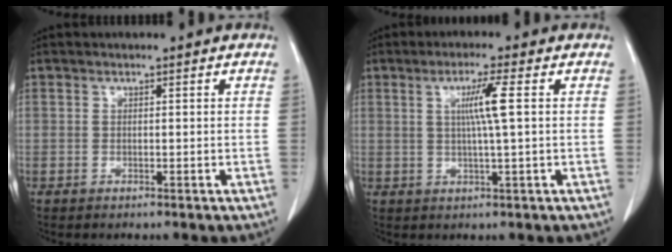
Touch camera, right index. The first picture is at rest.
{"total": 5.0, "force": [1.0, -0.8, 4.8], "torque": [-0.091, -0.002, 0.018]}